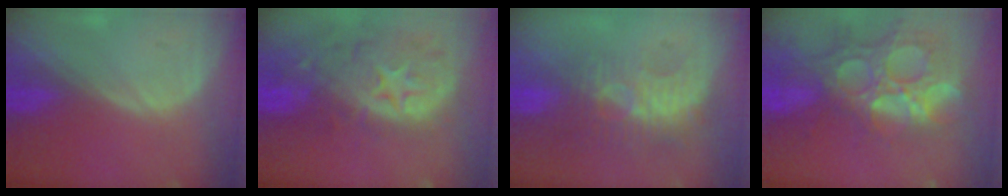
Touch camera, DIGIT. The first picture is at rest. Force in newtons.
{"total": 13.4, "press": 11.1, "slide": 7.5}
{"total": 8.7, "press": 8.1, "slide": 3.2}
{"total": 14.8, "press": 12.1, "slide": 8.4}